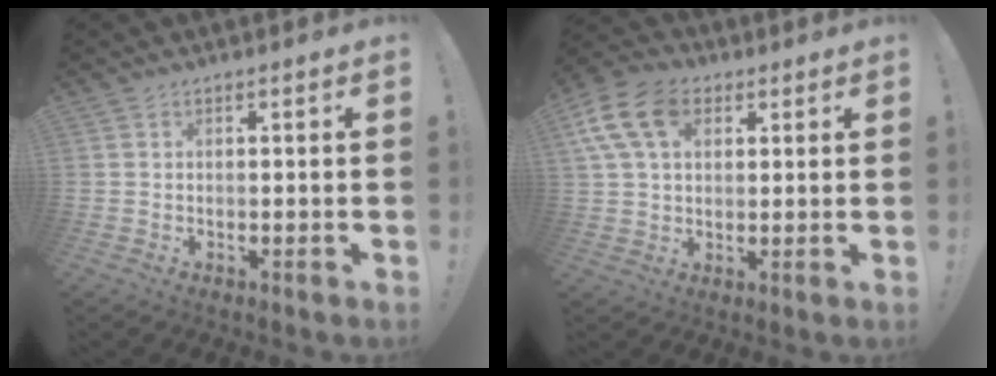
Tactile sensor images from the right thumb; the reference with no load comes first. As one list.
[{"total": 14.4, "force": [5.5, 9.7, 9.0], "torque": [-0.166, -0.013, 0.108]}]